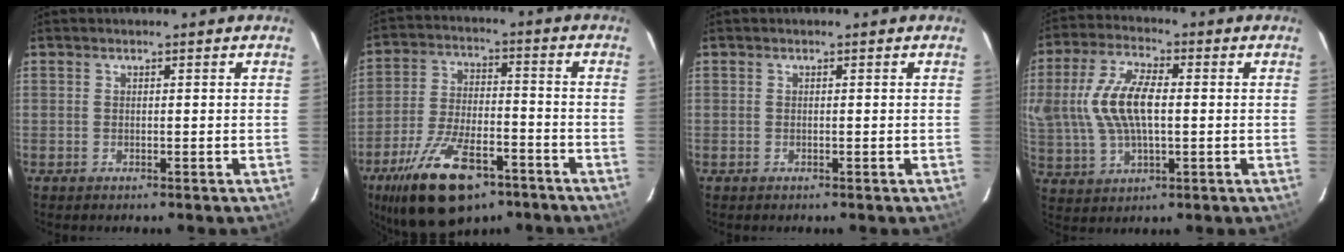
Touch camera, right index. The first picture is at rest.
{"total": 18.7, "force": [-11.6, 8.4, 12.0], "torque": [-0.241, -0.018, -0.191]}
{"total": 0.0}
{"total": 13.2, "force": [0.9, 6.1, 11.7], "torque": [-0.244, 0.010, 0.022]}